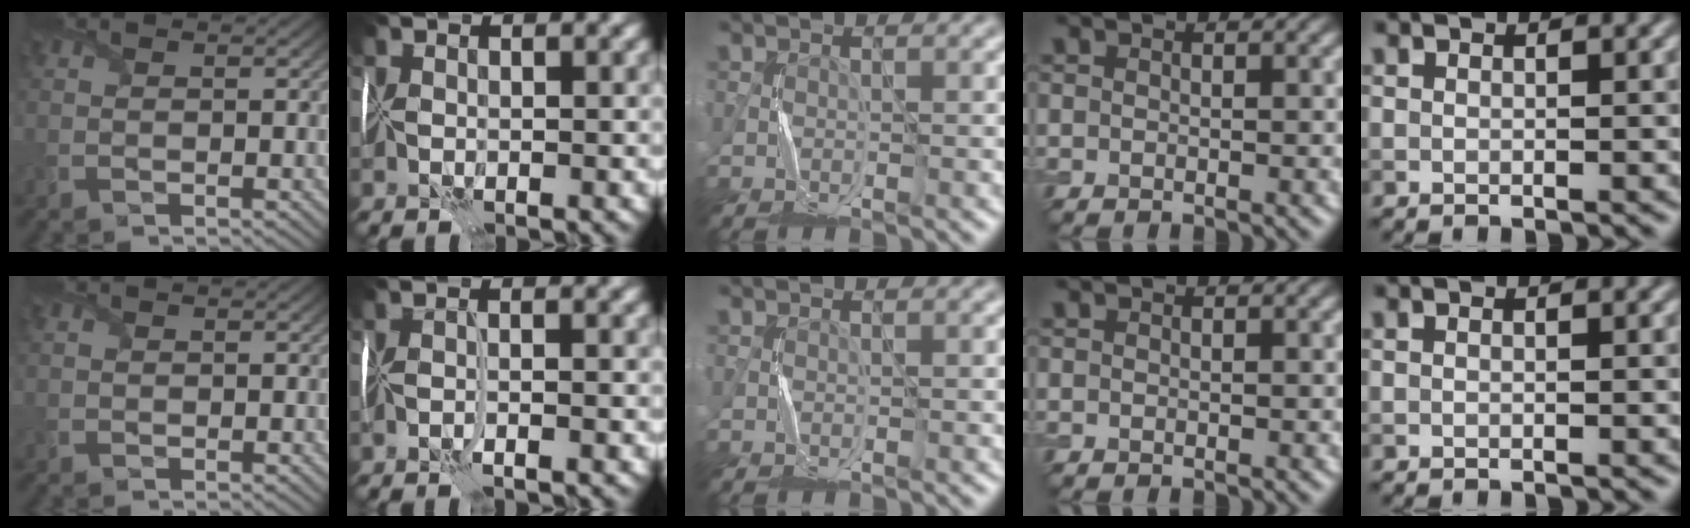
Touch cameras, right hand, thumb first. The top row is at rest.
{"index": {"total": 1.5, "force": [-0.9, -1.2, -0.2], "torque": [0.005, -0.002, -0.019]}}